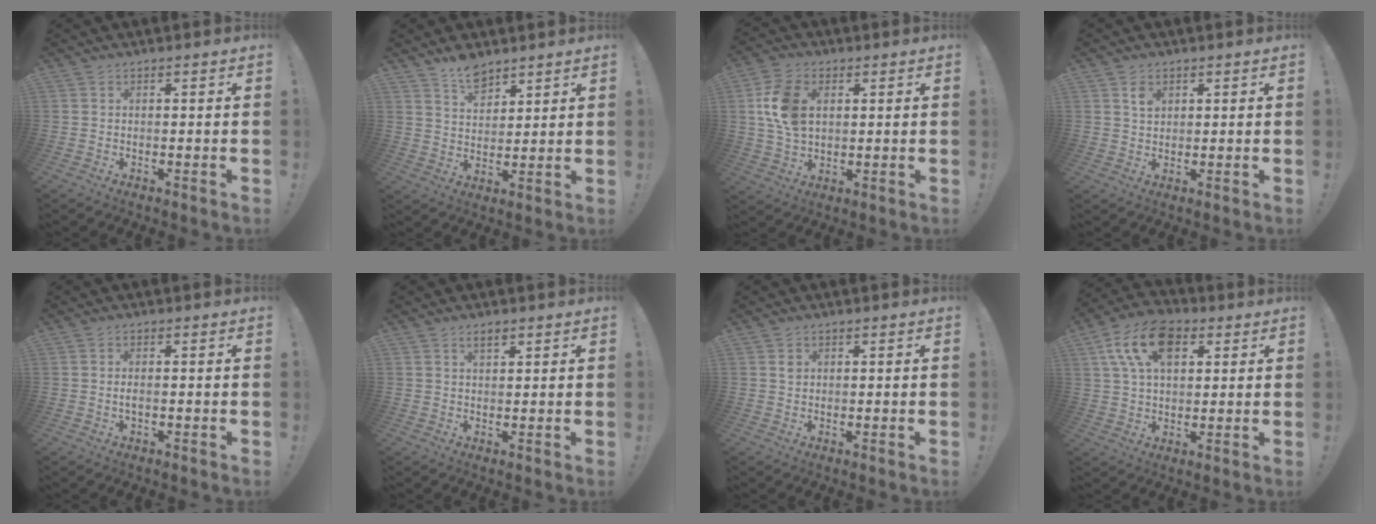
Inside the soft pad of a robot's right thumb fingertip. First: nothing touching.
{"total": 7.7, "force": [6.1, 3.8, 2.9], "torque": [-0.045, -0.038, 0.114]}
{"total": 12.3, "force": [2.7, 8.4, 8.6], "torque": [-0.164, 0.005, 0.052]}
{"total": 3.2, "force": [1.7, 2.2, 1.5], "torque": [-0.013, -0.009, 0.027]}
{"total": 1.6, "force": [-0.4, 0.7, 1.4], "torque": [-0.032, 0.006, -0.006]}
{"total": 2.4, "force": [1.6, 0.9, 1.5], "torque": [-0.017, -0.008, 0.027]}
{"total": 1.2, "force": [0.5, 1.0, 0.3], "torque": [-0.002, -0.001, 0.010]}
{"total": 15.6, "force": [6.2, 9.6, 10.6], "torque": [-0.188, -0.003, 0.116]}